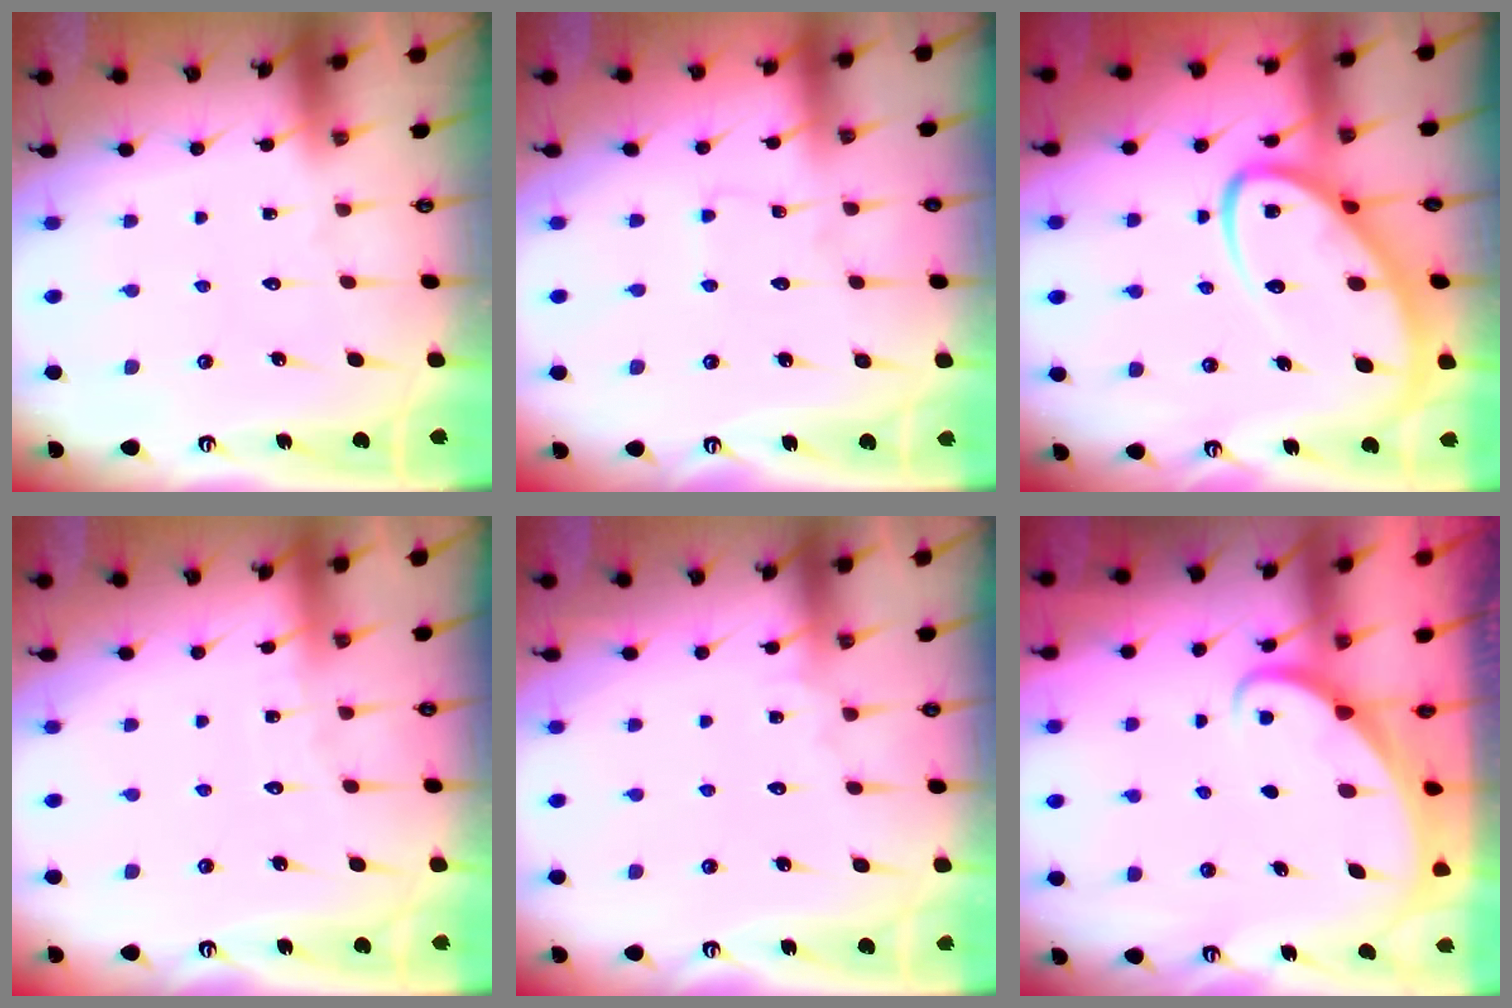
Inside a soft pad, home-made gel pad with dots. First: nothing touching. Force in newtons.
{"total": 2.5, "press": 2.5, "slide": 0.3}
{"total": 11.5, "press": 11.4, "slide": 1.1}
{"total": 2.7, "press": 2.7, "slide": 0.2}
{"total": 2.7, "press": 2.7, "slide": 0.3}
{"total": 2.1, "press": 2.1, "slide": 0.2}